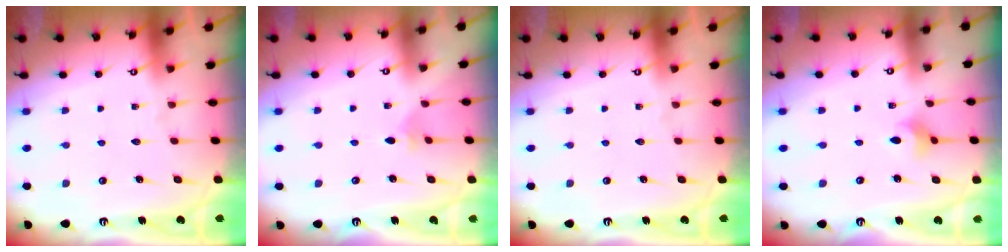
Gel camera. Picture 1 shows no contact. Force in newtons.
{"total": 2.4, "press": 2.4, "slide": 0.5}
{"total": 0.0}
{"total": 2.9, "press": 2.9, "slide": 0.7}